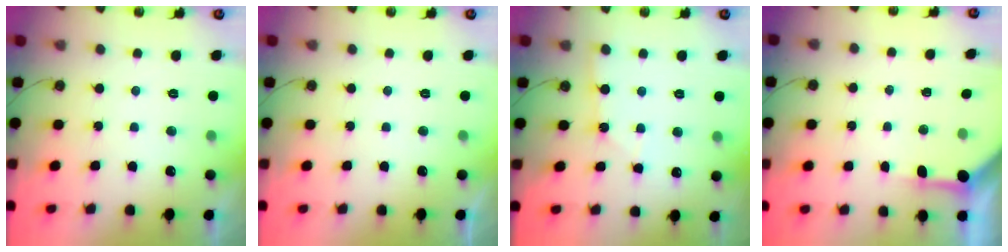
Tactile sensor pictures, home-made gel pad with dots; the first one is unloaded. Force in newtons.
{"total": 0.0}
{"total": 1.9, "press": 1.9, "slide": 0.2}
{"total": 3.9, "press": 3.9, "slide": 0.2}